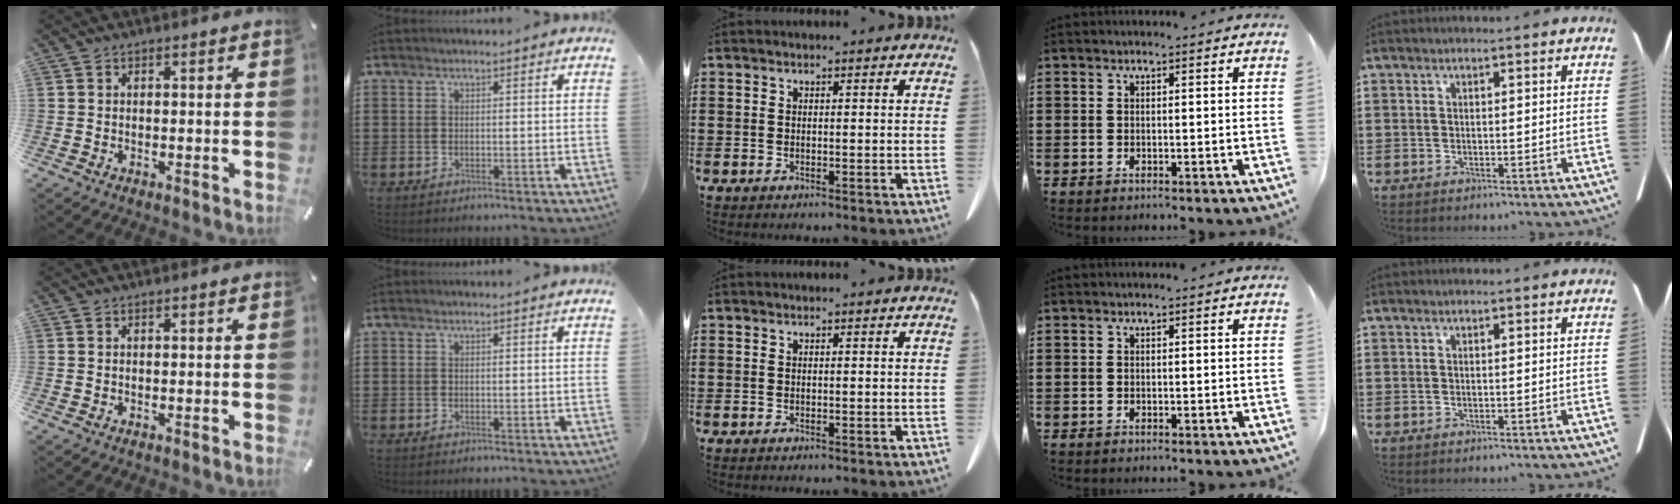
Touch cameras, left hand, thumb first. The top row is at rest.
{}